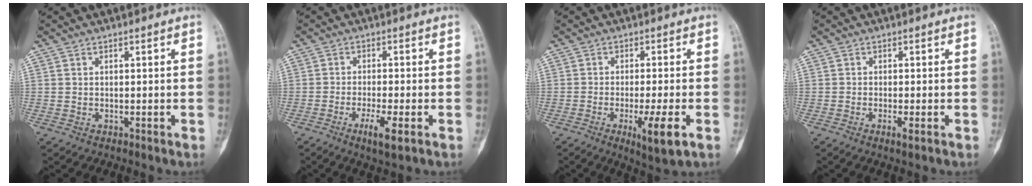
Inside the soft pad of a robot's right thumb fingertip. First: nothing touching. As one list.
[{"total": 5.1, "force": [-2.3, 0.8, 4.5], "torque": [-0.087, -0.004, -0.041]}, {"total": 7.4, "force": [-2.7, 0.9, 6.8], "torque": [-0.120, -0.009, -0.039]}, {"total": 1.7, "force": [-0.7, 0.2, 1.6], "torque": [-0.032, -0.005, -0.015]}]